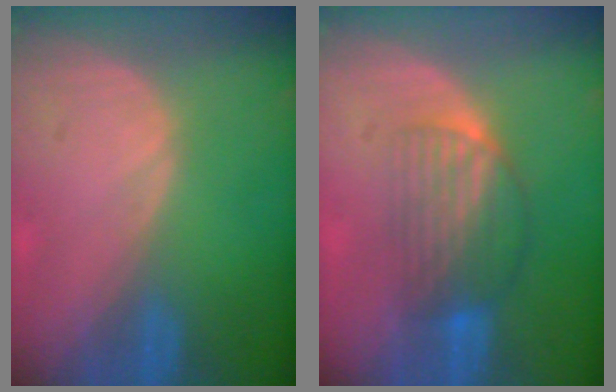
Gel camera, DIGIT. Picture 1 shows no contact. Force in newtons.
{"total": 6.9, "press": 6.1, "slide": 3.2}